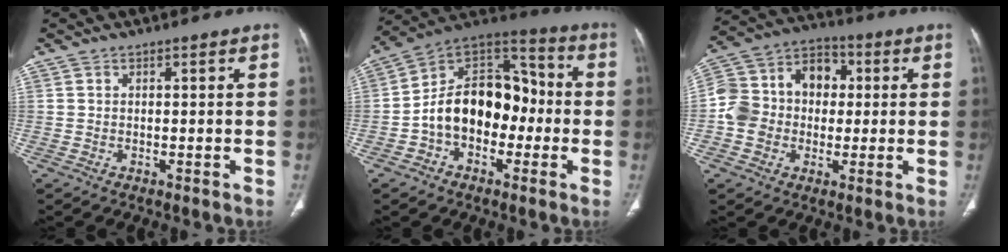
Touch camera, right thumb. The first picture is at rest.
{"total": 17.3, "force": [-2.8, 12.0, 12.1], "torque": [-0.161, 0.055, -0.054]}
{"total": 14.1, "force": [0.1, 11.8, 7.7], "torque": [-0.111, 0.046, -0.005]}